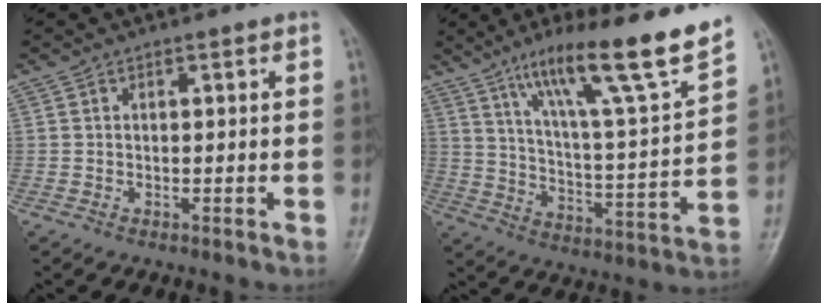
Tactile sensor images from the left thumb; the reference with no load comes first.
{"total": 18.9, "force": [13.2, 1.2, 13.6], "torque": [-0.196, -0.067, 0.215]}